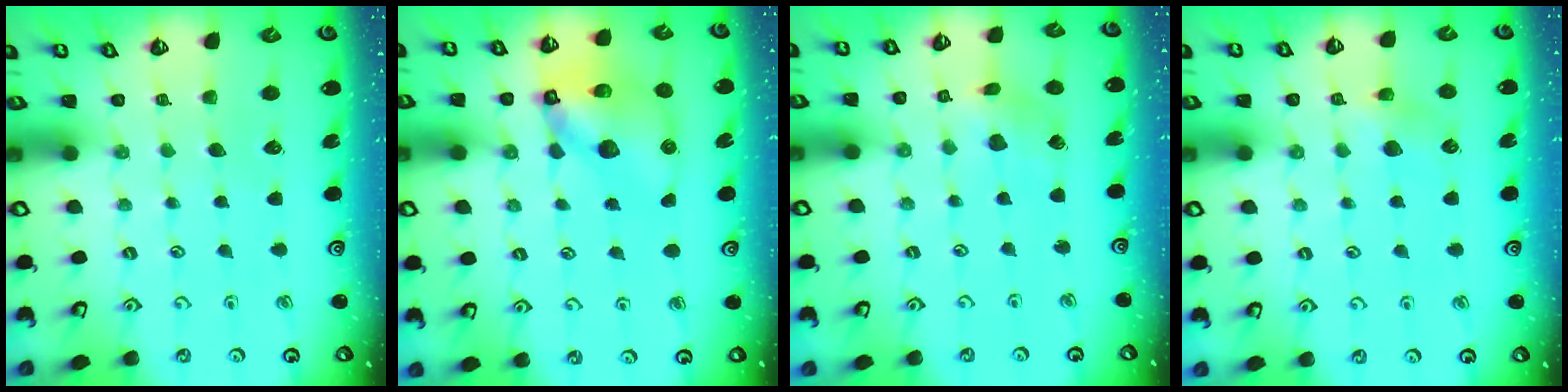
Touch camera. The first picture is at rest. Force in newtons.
{"total": 12.1, "press": 11.9, "slide": 1.7}
{"total": 4.5, "press": 4.5, "slide": 0.6}
{"total": 5.4, "press": 5.3, "slide": 0.6}